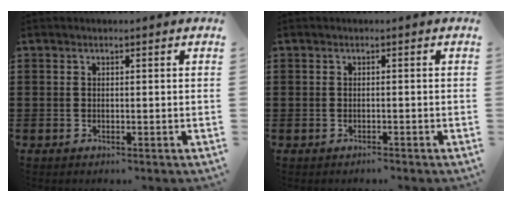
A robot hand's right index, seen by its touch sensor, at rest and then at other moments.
{"total": 0.6, "force": [-0.6, -0.1, 0.1], "torque": [-0.004, -0.003, -0.012]}